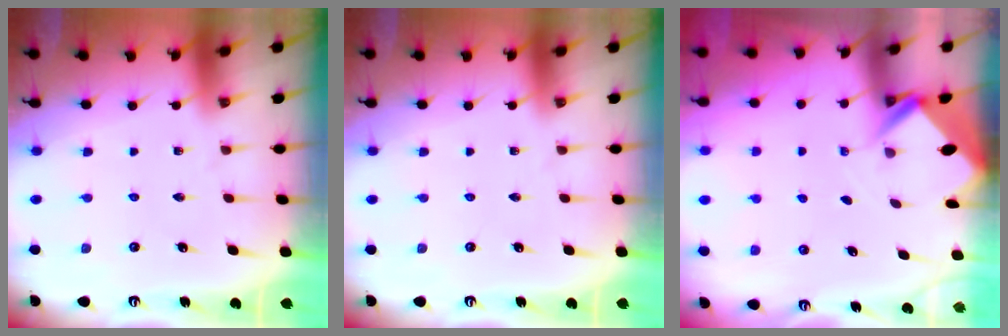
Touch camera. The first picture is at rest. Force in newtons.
{"total": 0.0}
{"total": 2.5, "press": 2.5, "slide": 0.1}